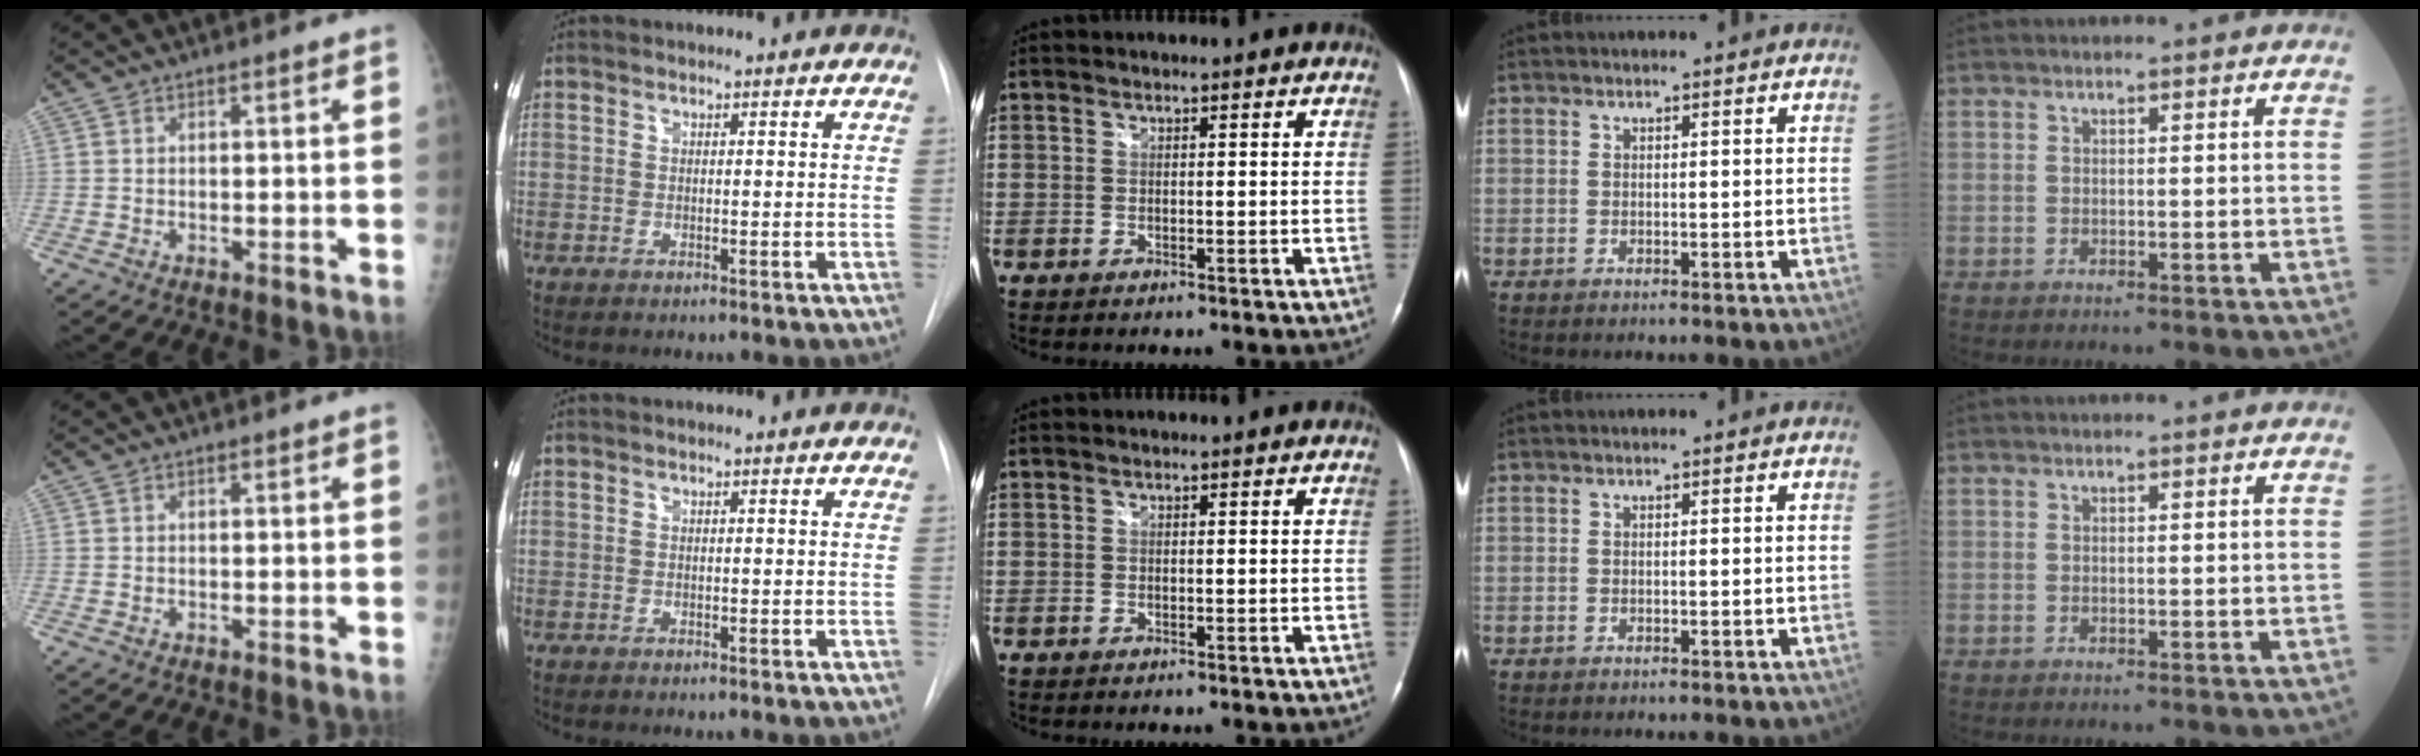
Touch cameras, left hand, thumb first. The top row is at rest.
{}